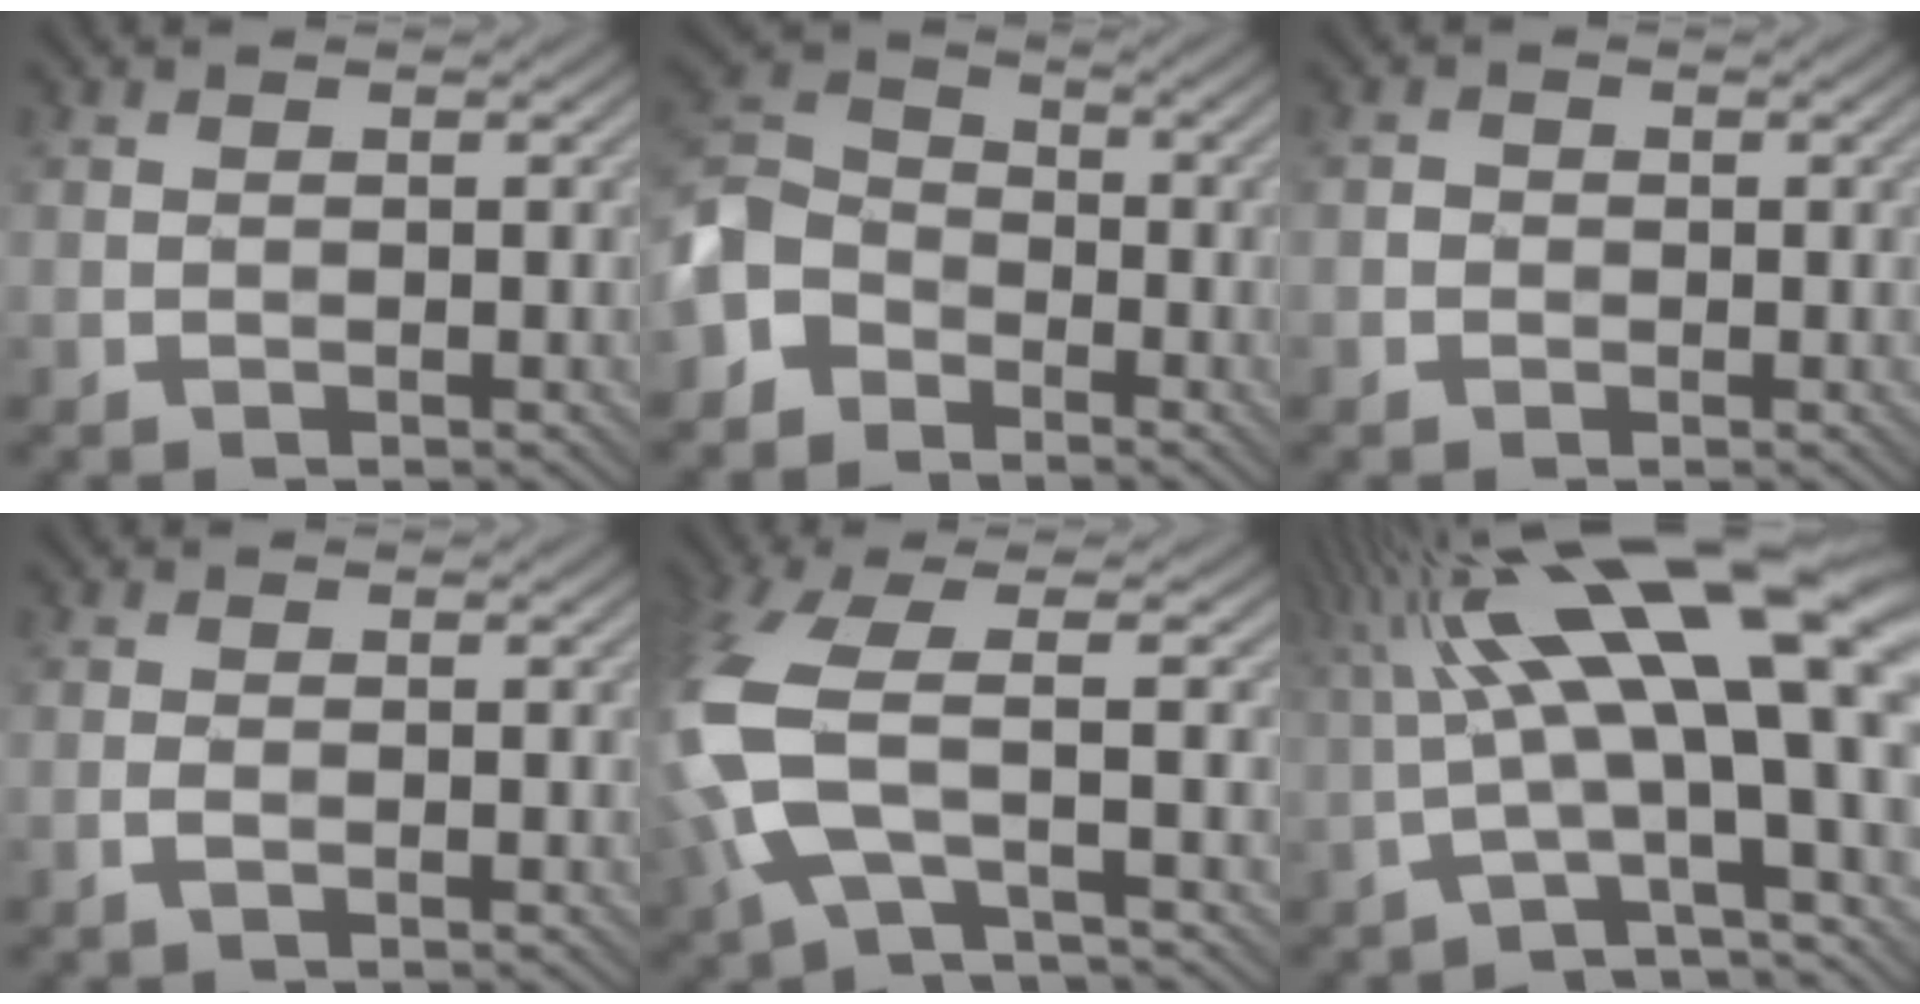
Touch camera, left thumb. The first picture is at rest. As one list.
[{"total": 6.6, "force": [-4.1, 4.6, 2.3], "torque": [-0.058, 0.008, -0.111]}, {"total": 0.8, "force": [-0.3, 0.8, 0.2], "torque": [-0.003, -0.002, -0.008]}, {"total": 1.1, "force": [-0.3, 0.3, 1.0], "torque": [-0.023, 0.002, -0.008]}, {"total": 10.4, "force": [-0.9, 3.7, 9.7], "torque": [-0.245, 0.001, -0.031]}, {"total": 18.4, "force": [3.8, 5.0, 17.3], "torque": [-0.315, 0.023, 0.071]}]